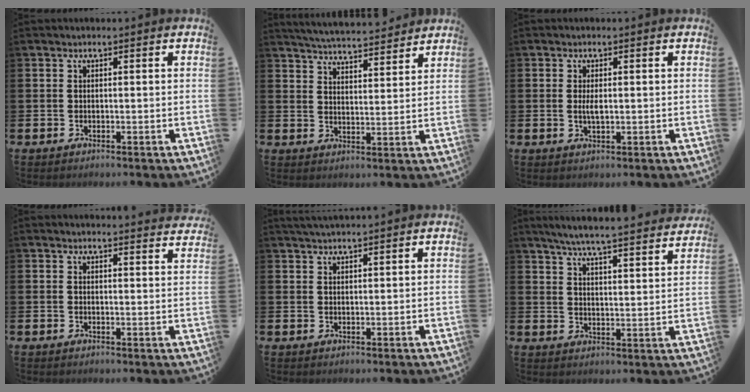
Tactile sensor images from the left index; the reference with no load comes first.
{"total": 5.3, "force": [5.3, 0.2, 0.5], "torque": [-0.023, -0.038, 0.092]}
{"total": 1.9, "force": [0.2, 0.7, 1.8], "torque": [-0.030, 0.000, 0.000]}
{"total": 2.2, "force": [2.2, 0.0, 0.0], "torque": [0.008, -0.016, 0.038]}
{"total": 2.0, "force": [1.9, 0.1, 0.5], "torque": [-0.010, -0.005, 0.035]}
{"total": 6.3, "force": [6.0, -0.1, 1.9], "torque": [-0.051, -0.045, 0.103]}